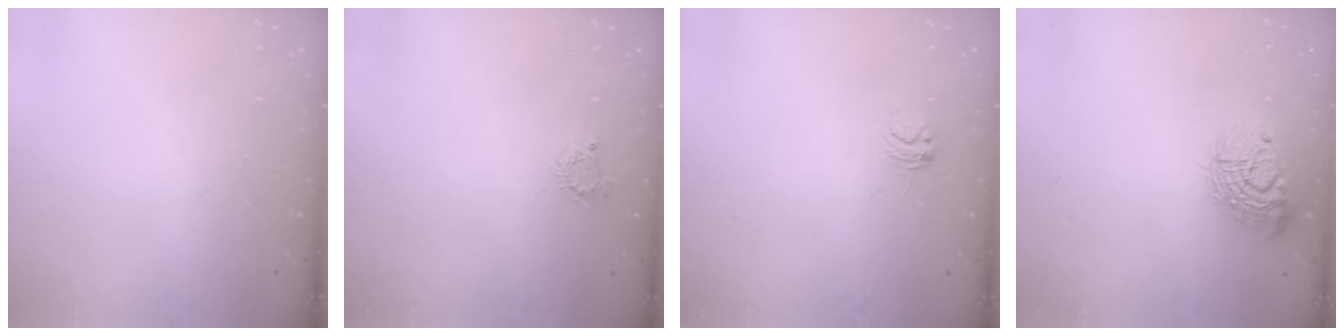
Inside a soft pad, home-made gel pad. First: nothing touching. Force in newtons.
{"total": 3.0, "press": 3.0, "slide": 0.5}
{"total": 3.5, "press": 3.4, "slide": 0.4}
{"total": 12.7, "press": 12.7, "slide": 1.0}